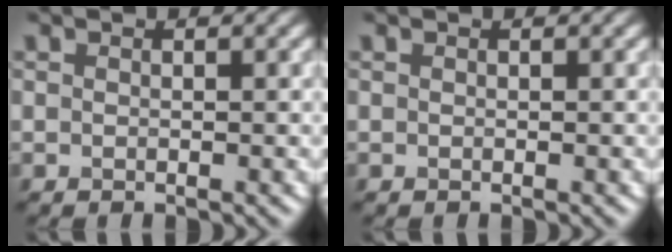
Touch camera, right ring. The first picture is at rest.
{"total": 0.0}